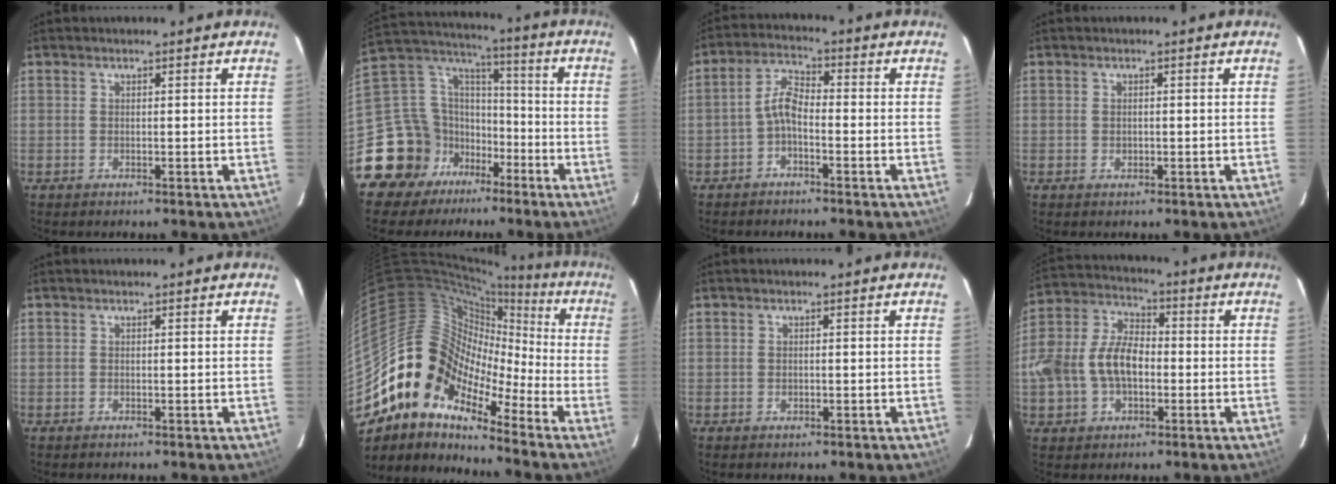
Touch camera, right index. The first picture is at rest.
{"total": 16.7, "force": [-10.0, 12.3, 5.0], "torque": [-0.130, 0.054, -0.168]}
{"total": 4.1, "force": [-2.0, 1.6, 3.1], "torque": [-0.071, 0.016, -0.042]}
{"total": 0.9, "force": [-0.1, 0.8, 0.5], "torque": [-0.008, 0.001, -0.001]}
{"total": 0.0}
{"total": 13.2, "force": [-7.2, 9.2, 6.1], "torque": [-0.091, 0.017, -0.165]}
{"total": 0.7, "force": [-0.1, 0.5, 0.4], "torque": [-0.007, 0.000, -0.002]}
{"total": 13.7, "force": [-2.5, 9.1, 10.0], "torque": [-0.220, 0.021, -0.044]}